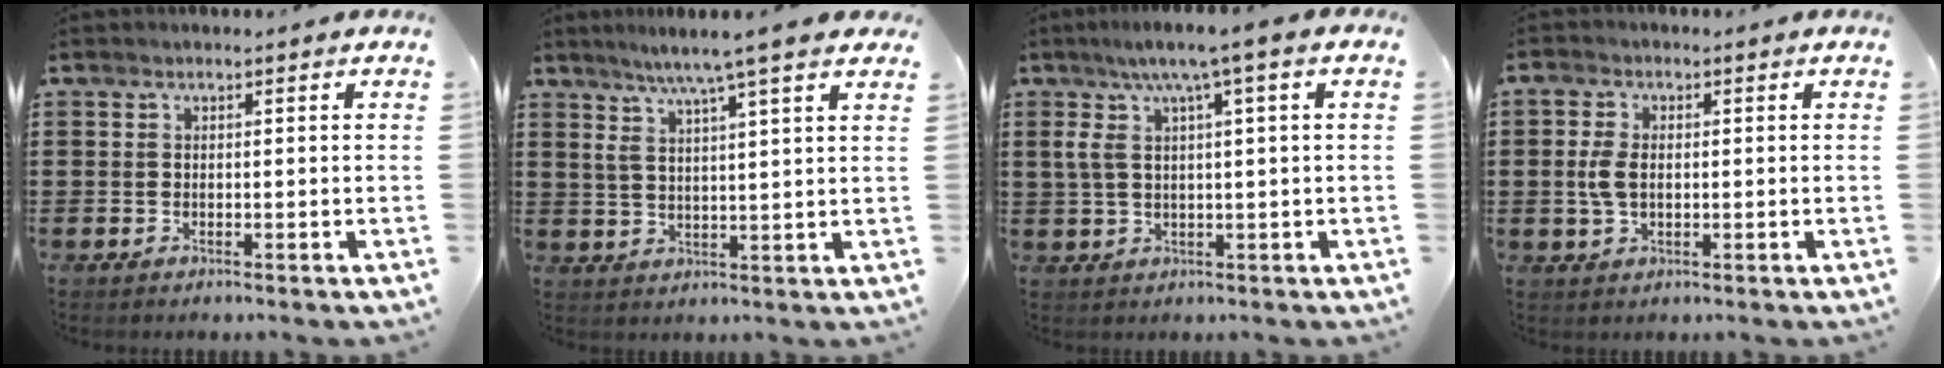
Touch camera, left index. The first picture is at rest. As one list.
[{"total": 6.4, "force": [4.7, -0.3, 4.3], "torque": [-0.098, -0.017, 0.077]}, {"total": 5.8, "force": [1.2, 0.6, 5.6], "torque": [-0.135, -0.010, 0.009]}, {"total": 4.0, "force": [0.2, 2.4, 3.2], "torque": [-0.079, 0.003, -0.002]}]